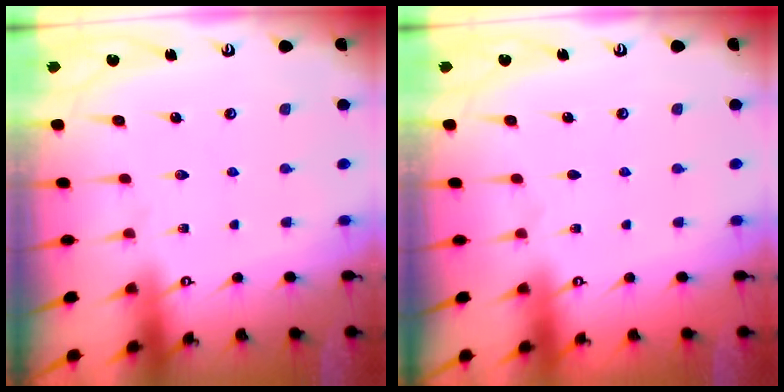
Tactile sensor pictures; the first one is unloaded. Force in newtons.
{"total": 0.0}